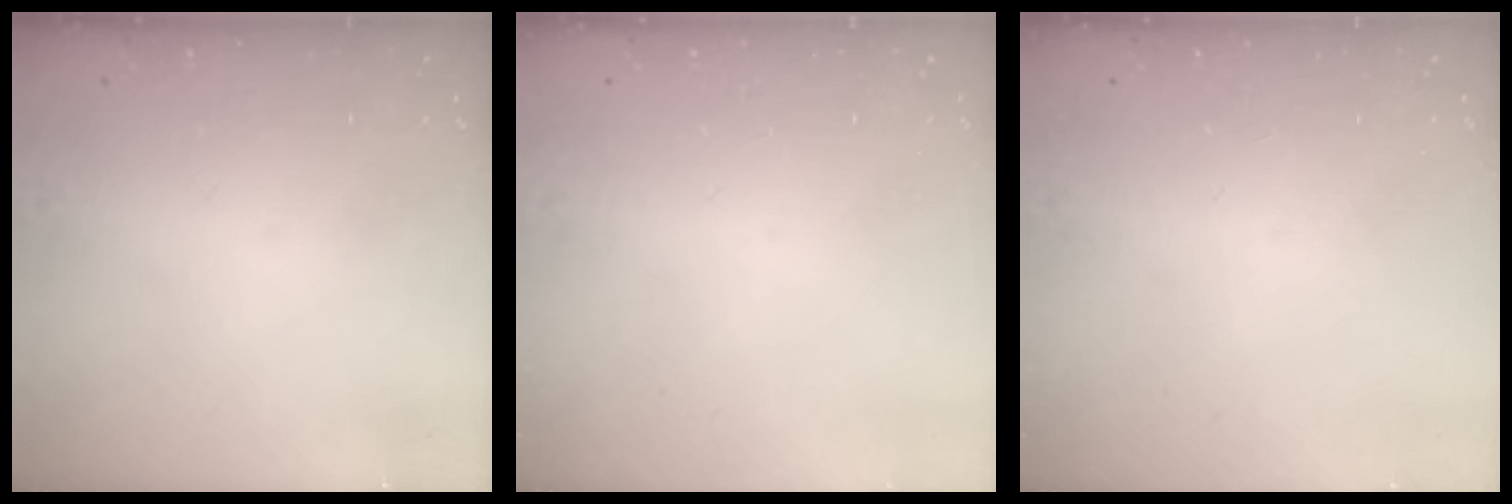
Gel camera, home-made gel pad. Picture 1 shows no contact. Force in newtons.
{"total": 0.0}
{"total": 0.0}